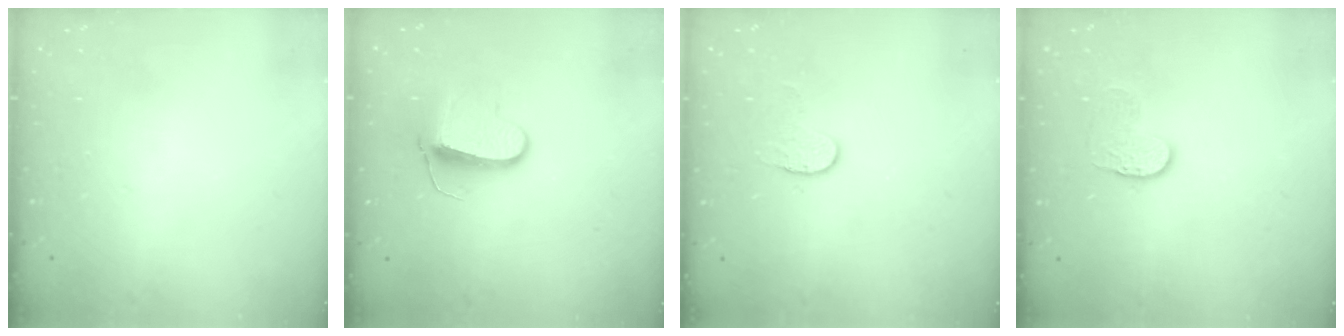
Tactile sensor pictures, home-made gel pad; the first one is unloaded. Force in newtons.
{"total": 10.3, "press": 10.2, "slide": 0.9}
{"total": 4.1, "press": 4.1, "slide": 0.4}
{"total": 6.6, "press": 6.6, "slide": 0.3}